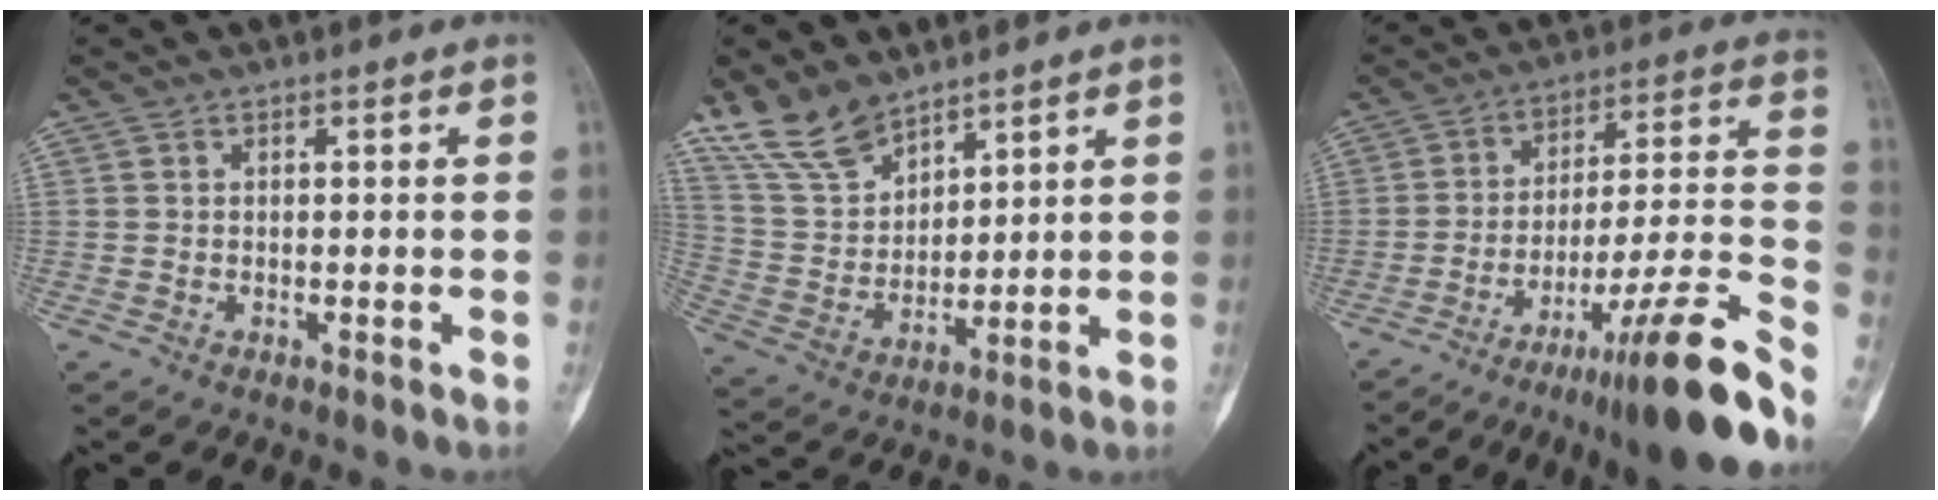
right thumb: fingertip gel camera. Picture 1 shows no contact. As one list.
[{"total": 11.3, "force": [8.9, 5.4, 4.5], "torque": [-0.079, -0.038, 0.192]}, {"total": 20.0, "force": [-14.3, 0.4, 13.9], "torque": [-0.182, 0.091, -0.224]}]